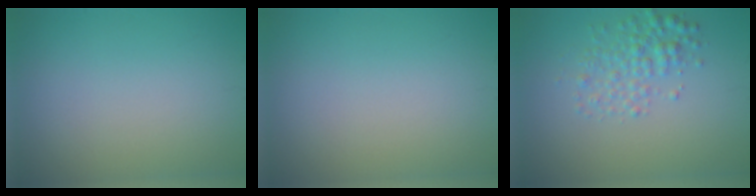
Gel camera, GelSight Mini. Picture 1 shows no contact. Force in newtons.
{"total": 0.0}
{"total": 2.8, "press": 2.8, "slide": 0.1}